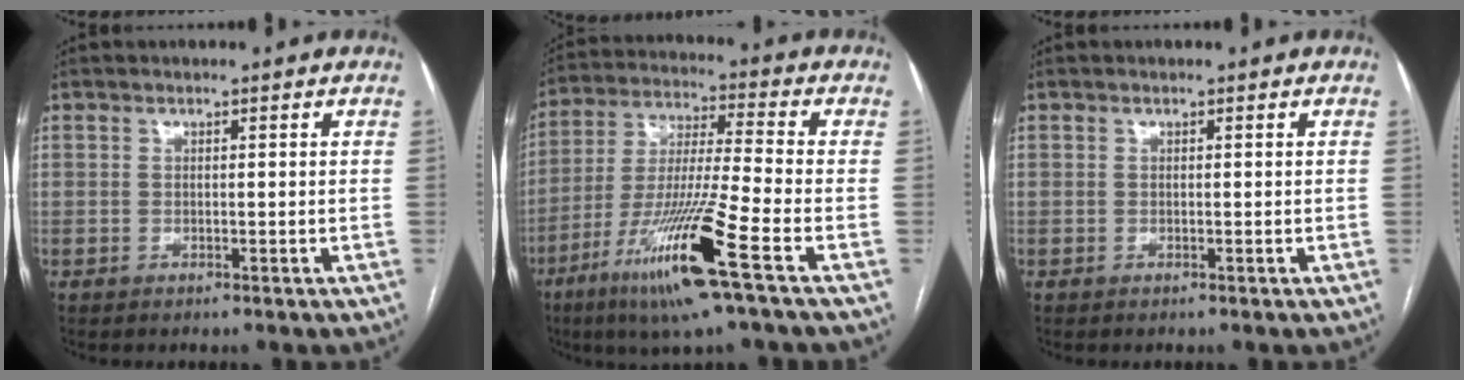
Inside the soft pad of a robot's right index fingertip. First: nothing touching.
{"total": 16.2, "force": [-7.9, -0.8, 14.1], "torque": [-0.292, -0.033, -0.150]}
{"total": 0.0}